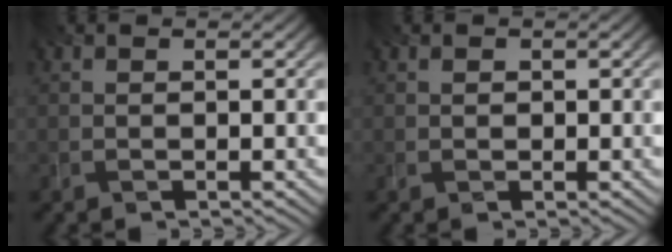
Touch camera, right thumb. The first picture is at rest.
{"total": 0.6, "force": [0.1, 0.6, 0.2], "torque": [-0.006, -0.004, 0.003]}